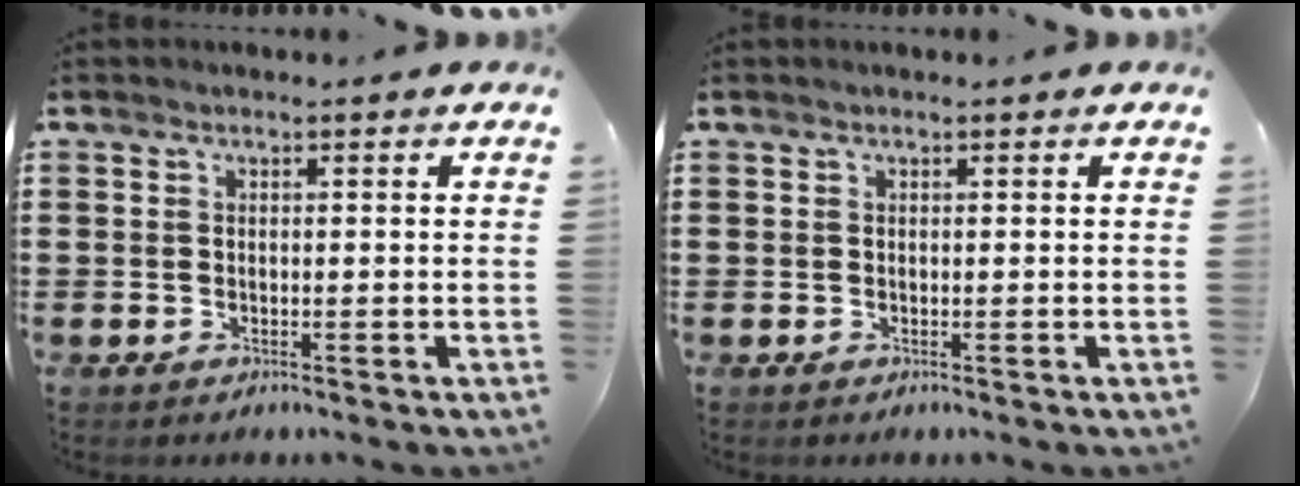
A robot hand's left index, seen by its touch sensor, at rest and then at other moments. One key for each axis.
{"total": 0.0}